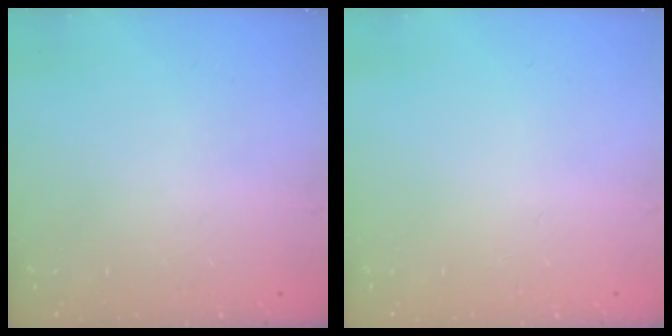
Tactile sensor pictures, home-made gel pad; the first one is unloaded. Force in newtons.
{"total": 0.0}